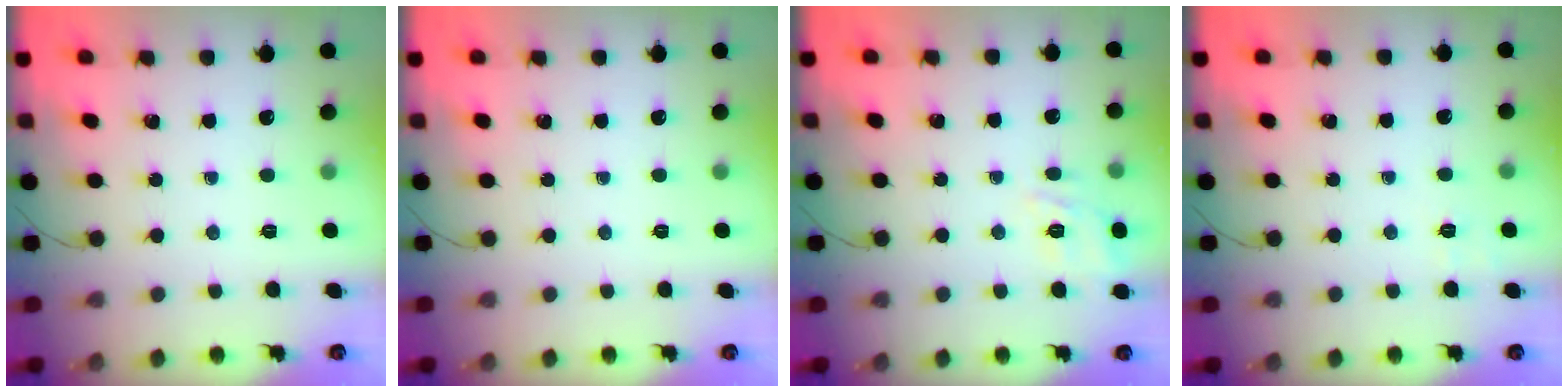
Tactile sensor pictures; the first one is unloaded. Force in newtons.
{"total": 0.0}
{"total": 3.4, "press": 3.1, "slide": 1.4}
{"total": 1.8, "press": 0.9, "slide": 1.6}